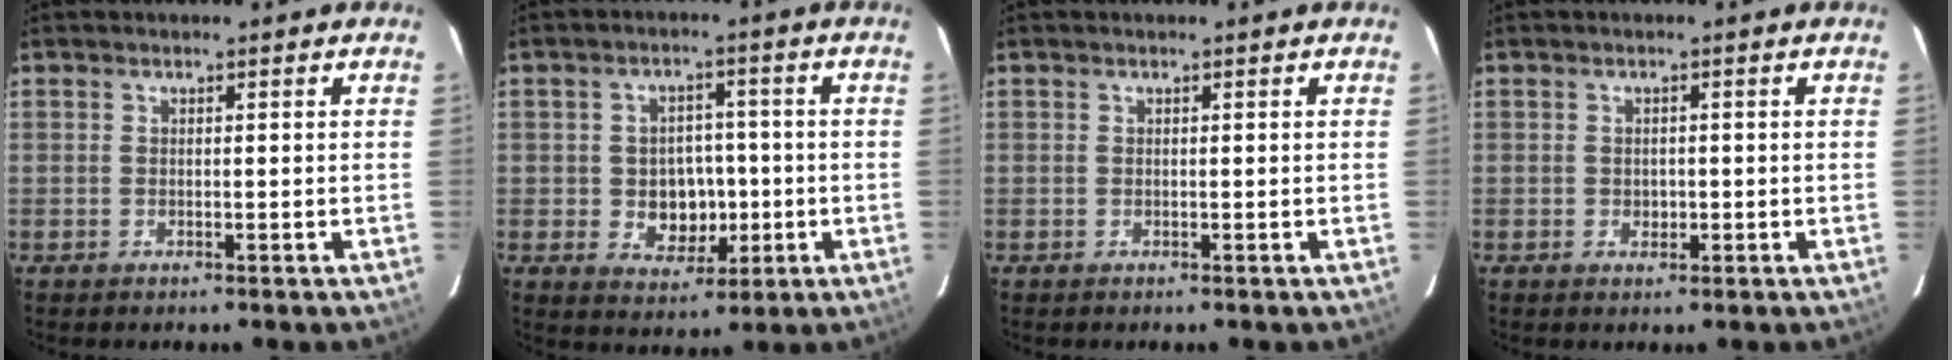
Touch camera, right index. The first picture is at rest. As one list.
[{"total": 7.5, "force": [-1.3, 6.2, 3.9], "torque": [-0.081, 0.009, -0.004]}, {"total": 0.0}, {"total": 1.6, "force": [-0.4, 1.4, 0.7], "torque": [-0.009, 0.002, -0.004]}]